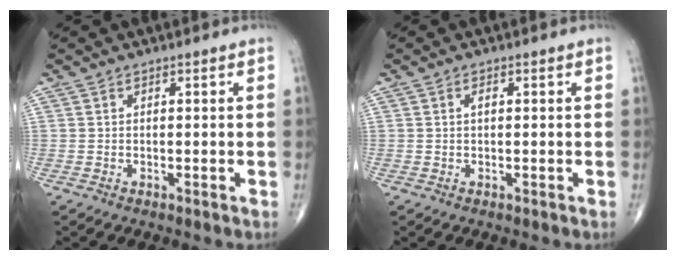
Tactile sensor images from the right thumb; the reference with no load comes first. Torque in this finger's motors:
{"motor_torque": [0.15, 0.45, 0.02, -0.08, 0.00]}